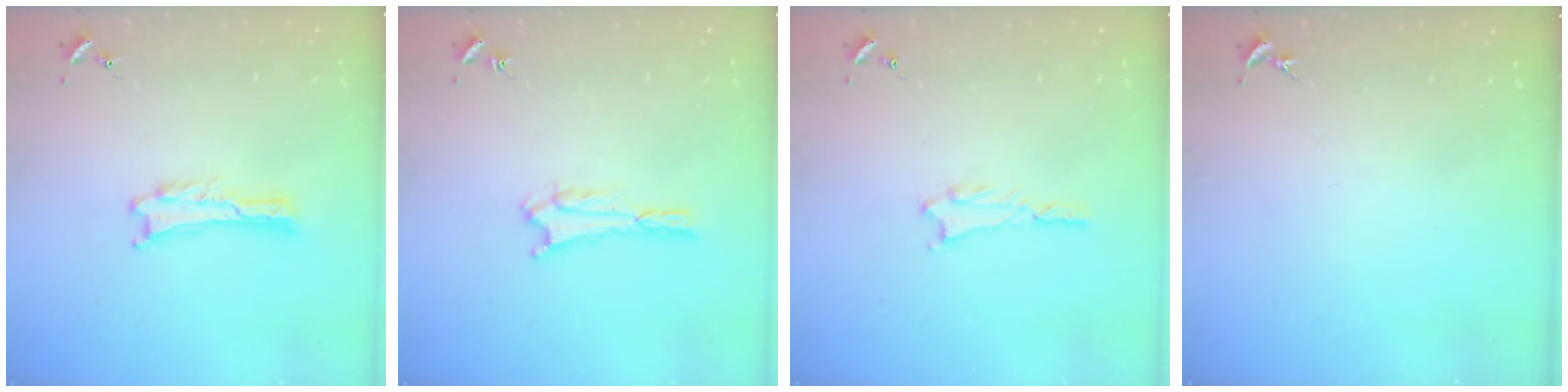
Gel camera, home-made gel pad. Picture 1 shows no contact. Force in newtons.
{"total": 3.3, "press": 3.3, "slide": 0.4}
{"total": 1.0, "press": 1.0, "slide": 0.1}
{"total": 0.0}